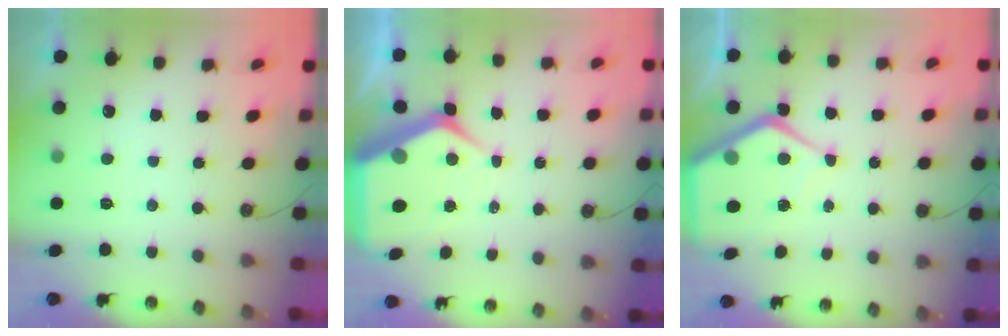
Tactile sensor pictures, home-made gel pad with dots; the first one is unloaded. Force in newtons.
{"total": 11.5, "press": 11.4, "slide": 0.9}
{"total": 9.7, "press": 9.7, "slide": 0.9}